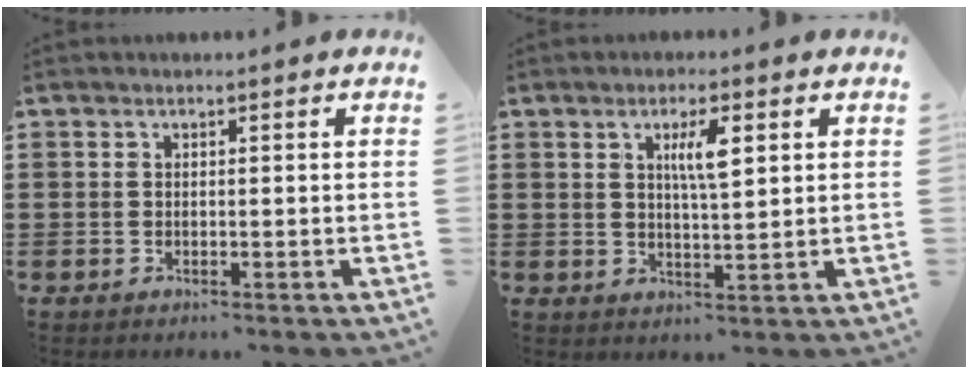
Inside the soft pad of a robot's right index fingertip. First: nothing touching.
{"total": 4.5, "force": [1.6, 1.0, 4.1], "torque": [-0.078, 0.005, 0.021]}